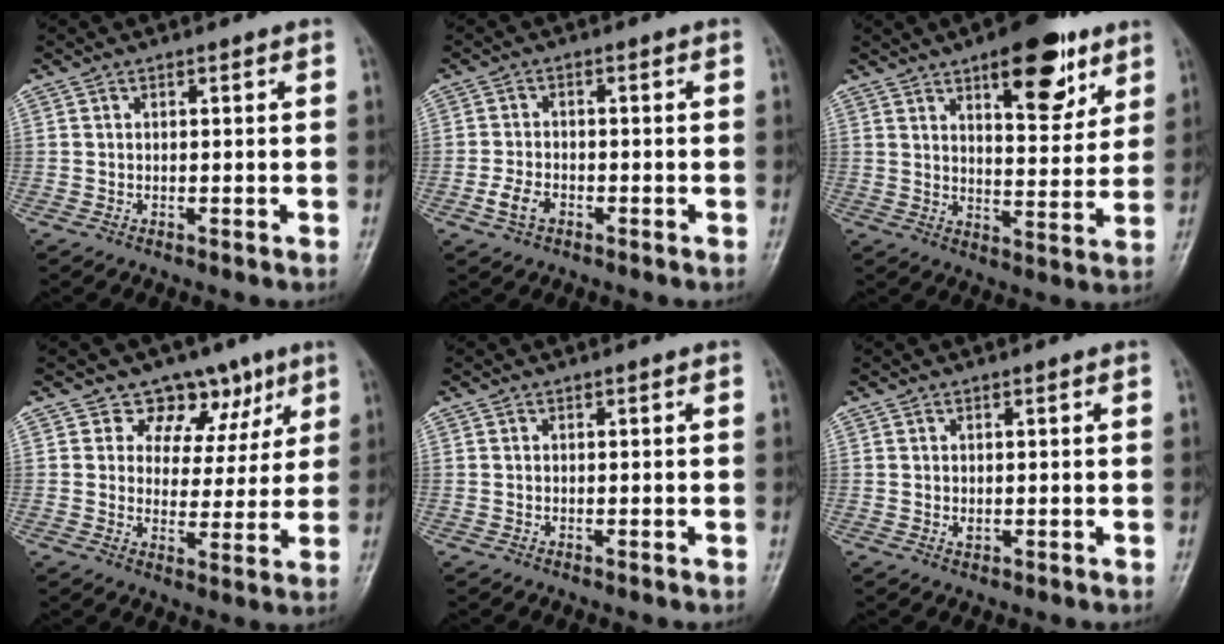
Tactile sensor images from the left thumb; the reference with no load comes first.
{"total": 3.9, "force": [-1.9, 2.5, 2.4], "torque": [-0.047, 0.012, -0.036]}
{"total": 14.6, "force": [8.3, 6.0, 10.4], "torque": [-0.105, -0.040, 0.119]}
{"total": 9.3, "force": [5.7, 6.9, 2.5], "torque": [0.016, -0.018, 0.079]}
{"total": 0.0}
{"total": 1.4, "force": [0.2, 0.8, 1.0], "torque": [-0.013, -0.003, 0.007]}